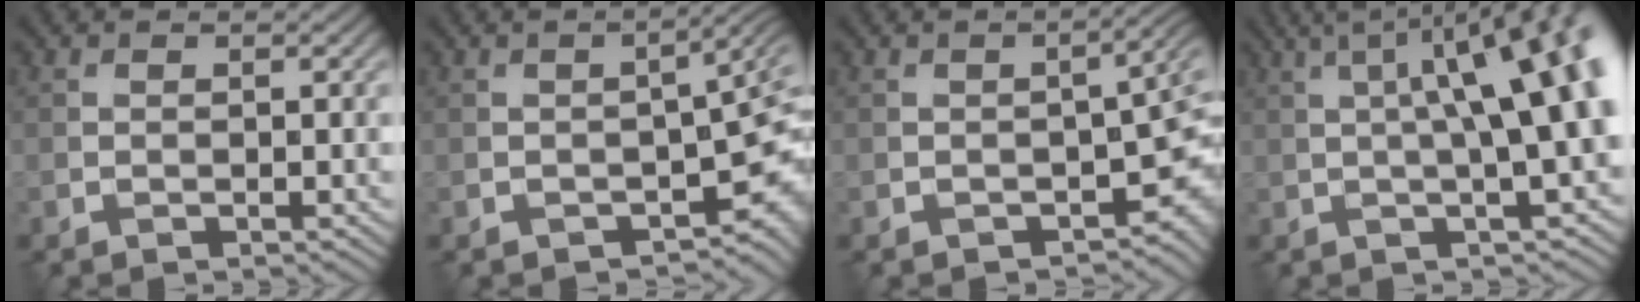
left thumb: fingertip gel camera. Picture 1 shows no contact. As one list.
[{"total": 5.7, "force": [-3.3, 1.8, 4.3], "torque": [-0.046, -0.009, -0.035]}, {"total": 5.1, "force": [-2.8, 1.8, 3.8], "torque": [-0.039, -0.010, -0.025]}, {"total": 13.5, "force": [1.7, 4.1, 12.8], "torque": [-0.126, 0.035, 0.026]}]